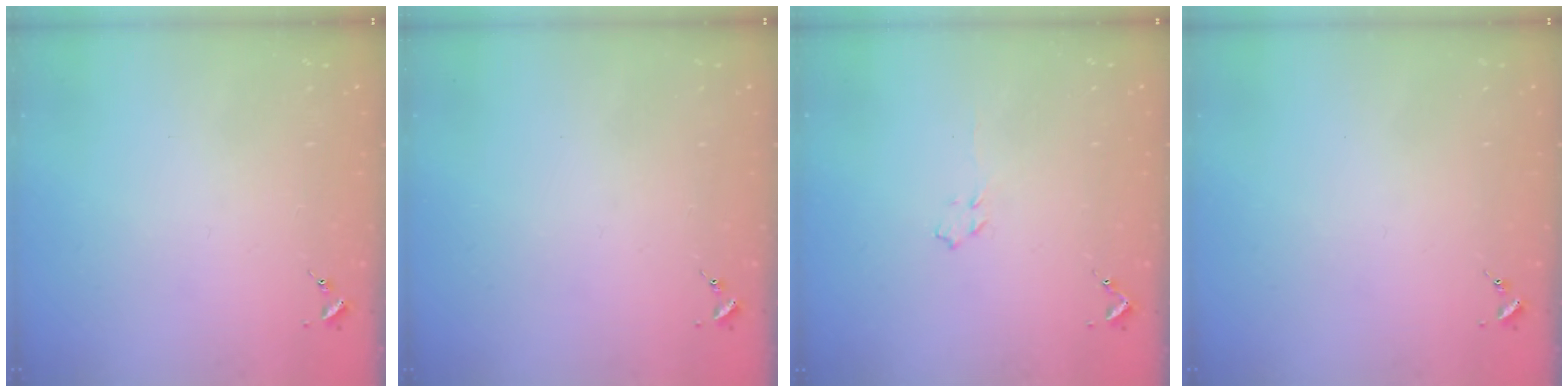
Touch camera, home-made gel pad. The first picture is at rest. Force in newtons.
{"total": 0.0}
{"total": 3.9, "press": 3.9, "slide": 0.6}
{"total": 0.0}